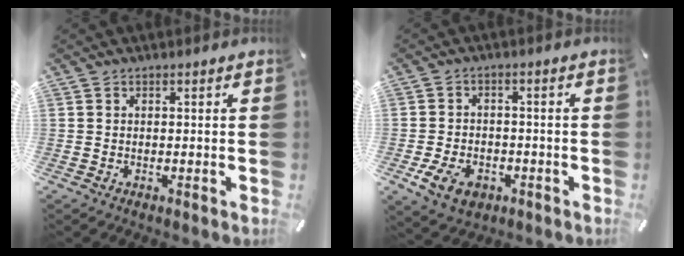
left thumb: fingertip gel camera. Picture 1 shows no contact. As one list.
[{"total": 7.4, "force": [-3.2, 5.3, 4.0], "torque": [-0.087, 0.008, -0.061]}]